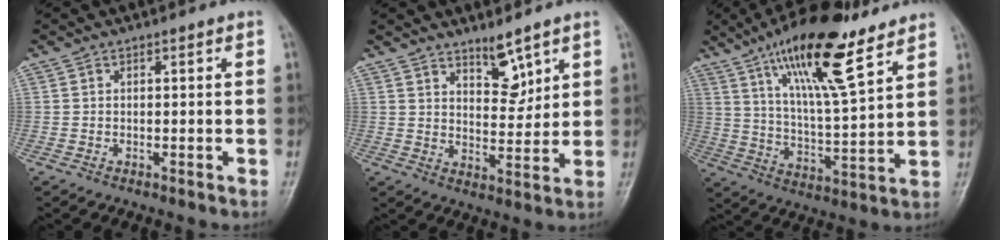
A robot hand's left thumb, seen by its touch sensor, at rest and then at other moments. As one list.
[{"total": 6.2, "force": [4.3, 2.5, 3.7], "torque": [-0.037, -0.040, 0.074]}, {"total": 18.8, "force": [11.6, 4.8, 14.0], "torque": [-0.218, -0.051, 0.203]}]